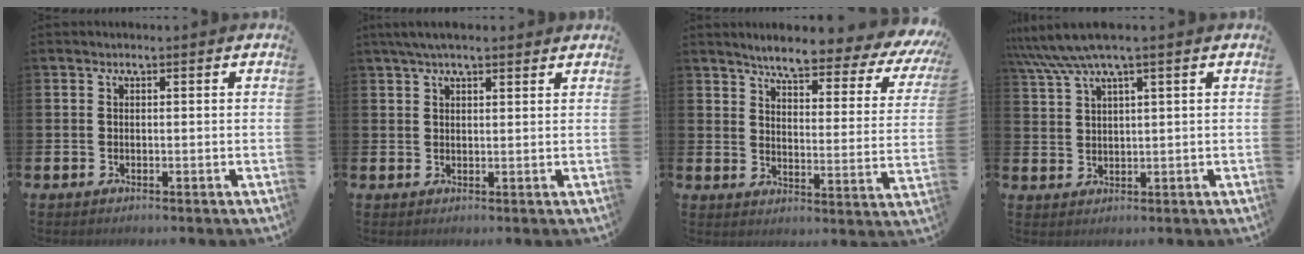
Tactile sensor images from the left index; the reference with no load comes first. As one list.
[{"total": 3.7, "force": [2.9, 1.0, 2.0], "torque": [-0.040, 0.000, 0.053]}, {"total": 6.4, "force": [5.4, 1.0, 3.2], "torque": [-0.073, -0.043, 0.084]}, {"total": 5.7, "force": [4.3, 0.4, 3.7], "torque": [-0.083, -0.004, 0.077]}]